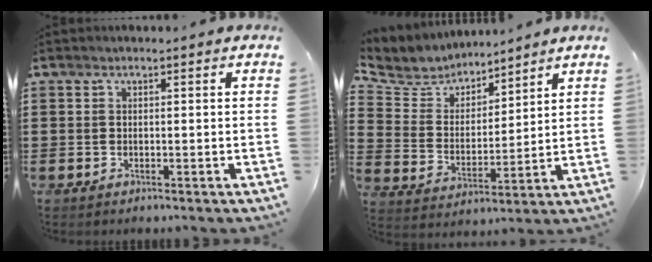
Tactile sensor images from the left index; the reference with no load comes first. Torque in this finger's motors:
{"motor_torque": [-0.01, -0.58, 0.03, -0.04]}